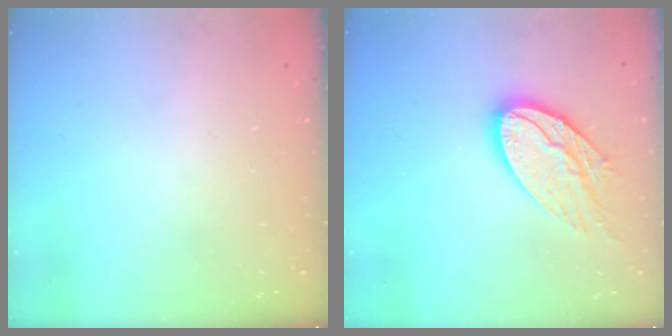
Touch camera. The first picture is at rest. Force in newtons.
{"total": 16.2, "press": 16.1, "slide": 1.2}